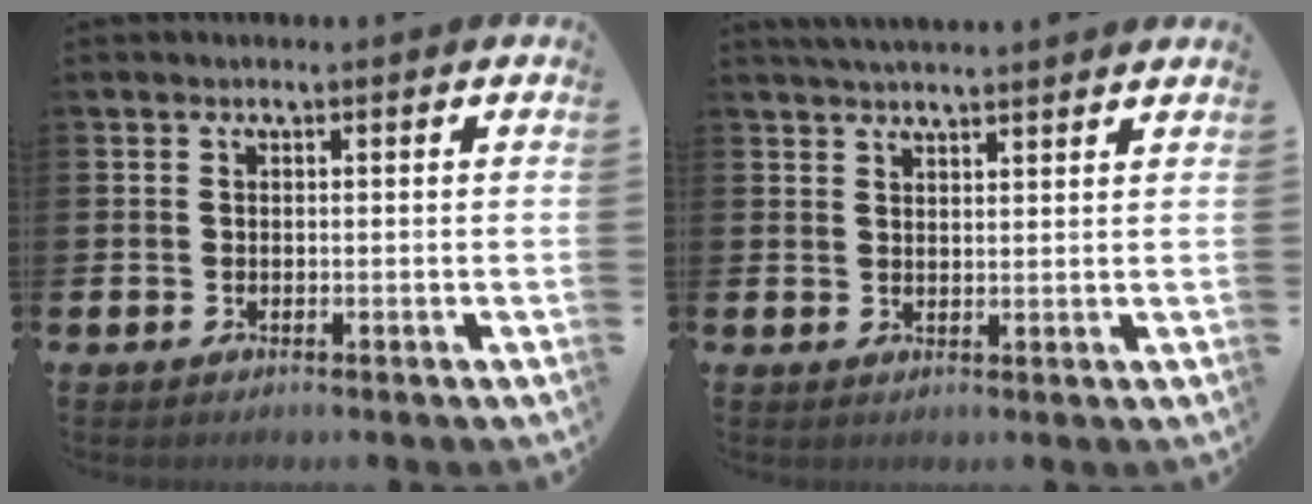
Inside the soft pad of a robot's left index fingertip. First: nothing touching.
{"total": 3.3, "force": [3.2, -0.3, 0.4], "torque": [-0.011, -0.012, 0.059]}